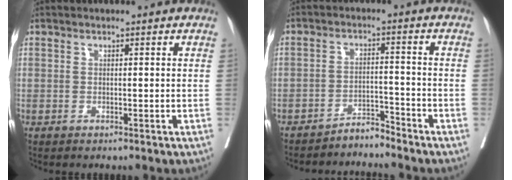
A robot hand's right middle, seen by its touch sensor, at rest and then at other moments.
{"total": 3.2, "force": [-3.2, -0.2, 0.2], "torque": [0.004, -0.011, -0.056]}